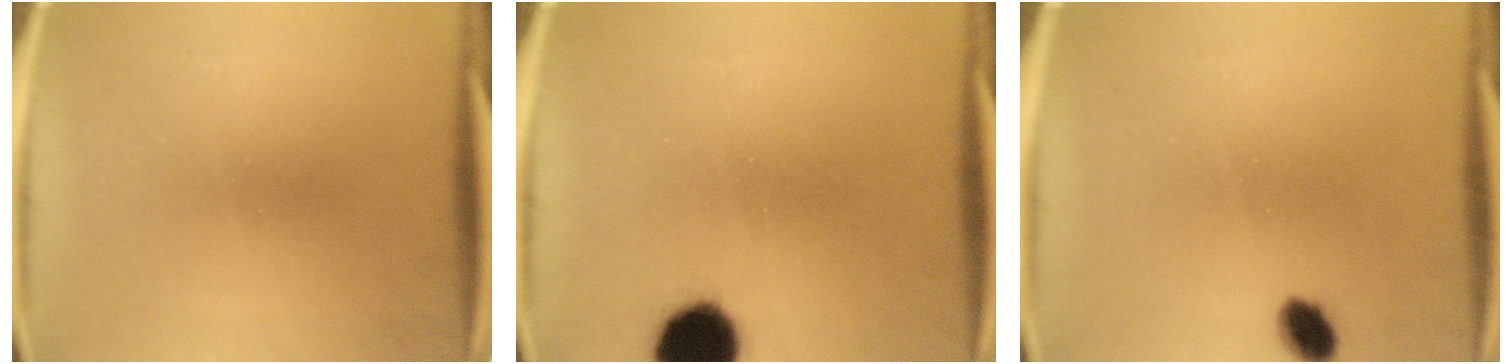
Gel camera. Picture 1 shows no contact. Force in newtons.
{"total": 12.0}
{"total": 4.0}